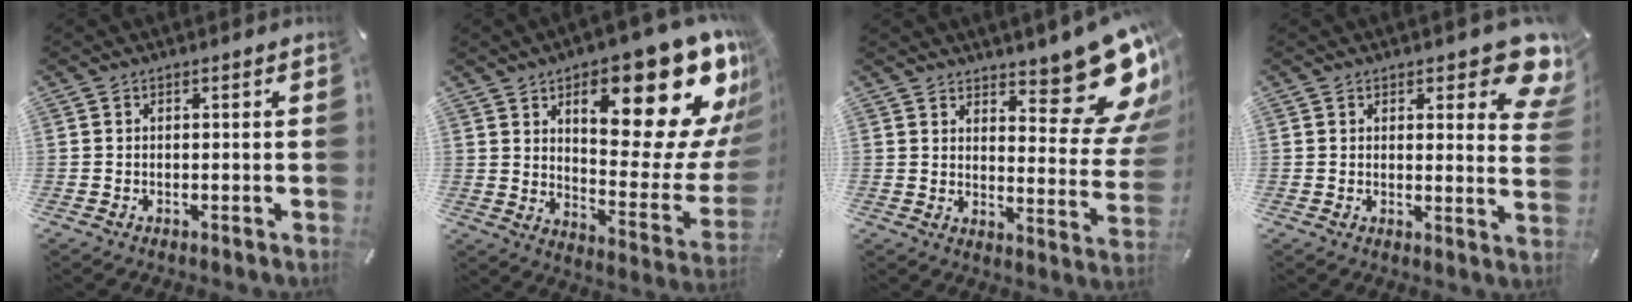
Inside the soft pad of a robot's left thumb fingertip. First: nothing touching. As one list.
[{"total": 26.8, "force": [13.7, 11.5, 20.0], "torque": [-0.254, -0.098, 0.226]}, {"total": 17.2, "force": [12.0, 6.4, 10.5], "torque": [-0.110, -0.113, 0.201]}, {"total": 9.2, "force": [6.2, 3.9, 5.5], "torque": [-0.055, -0.042, 0.105]}]